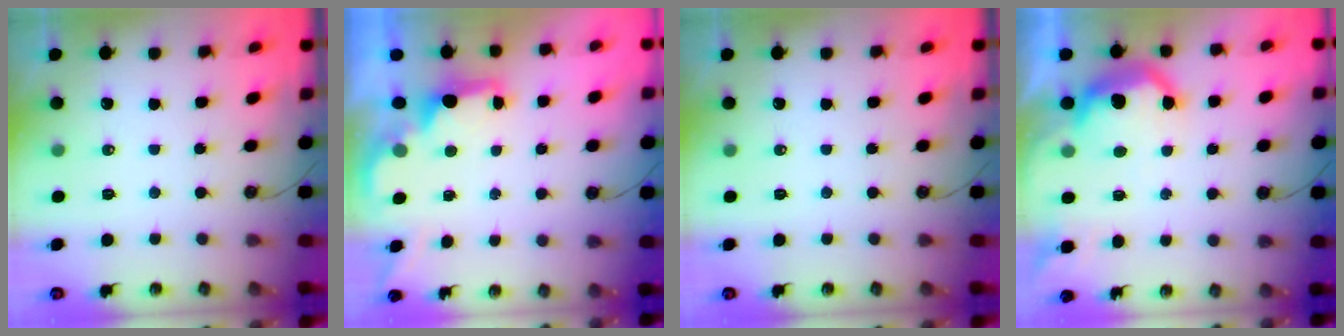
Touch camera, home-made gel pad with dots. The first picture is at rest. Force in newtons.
{"total": 2.1, "press": 1.9, "slide": 0.8}
{"total": 0.0}
{"total": 10.7, "press": 10.7, "slide": 0.5}